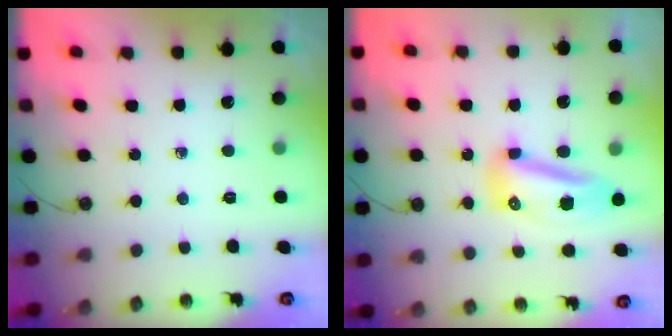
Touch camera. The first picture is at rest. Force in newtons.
{"total": 10.0, "press": 10.0, "slide": 1.0}